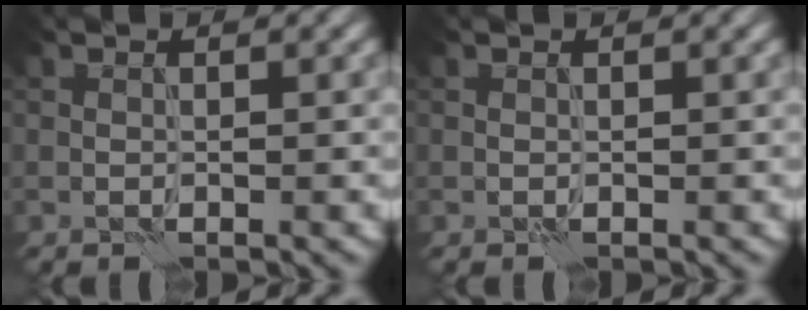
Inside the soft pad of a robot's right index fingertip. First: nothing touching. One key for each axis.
{"total": 0.0}